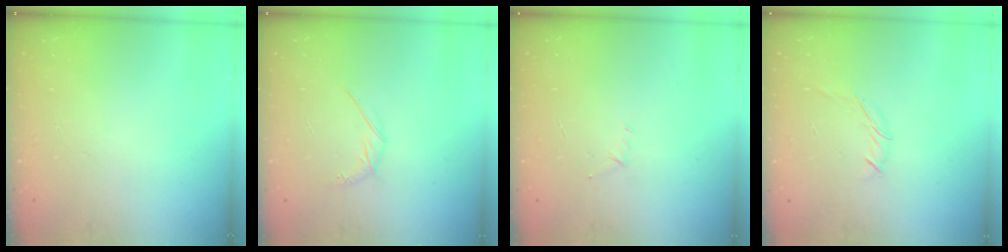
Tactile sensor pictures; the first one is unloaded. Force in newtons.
{"total": 3.3, "press": 3.2, "slide": 0.7}
{"total": 2.9, "press": 2.8, "slide": 0.8}
{"total": 3.9, "press": 3.8, "slide": 0.8}